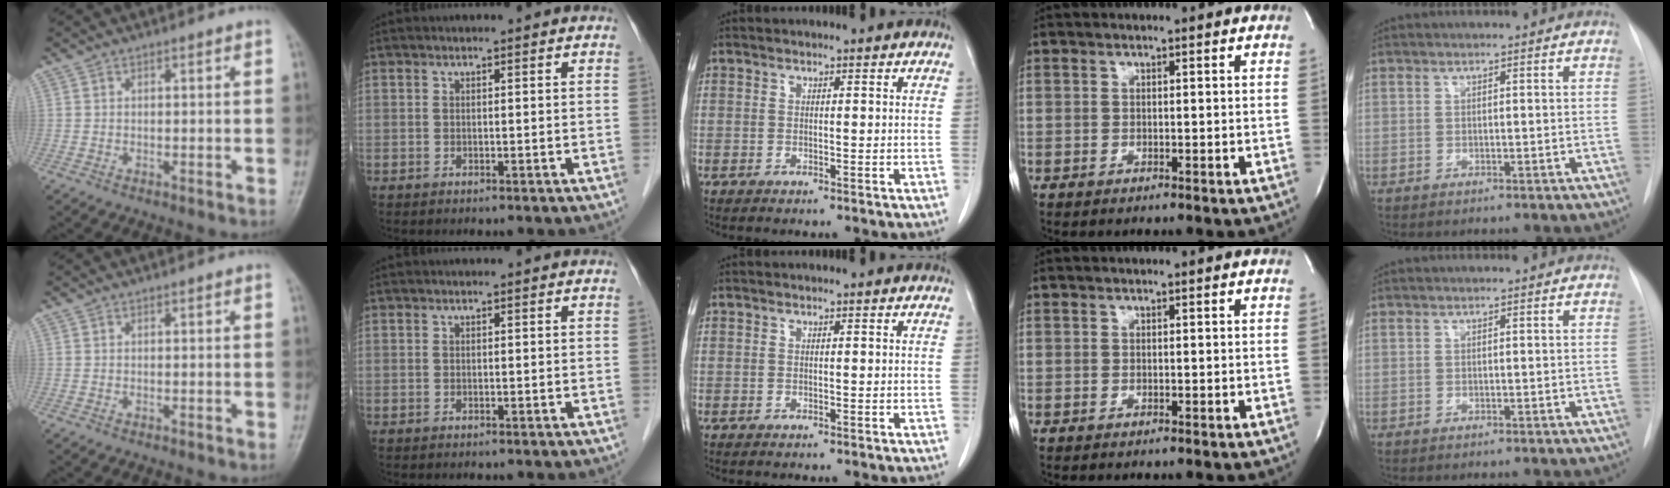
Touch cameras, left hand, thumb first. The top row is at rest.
{}